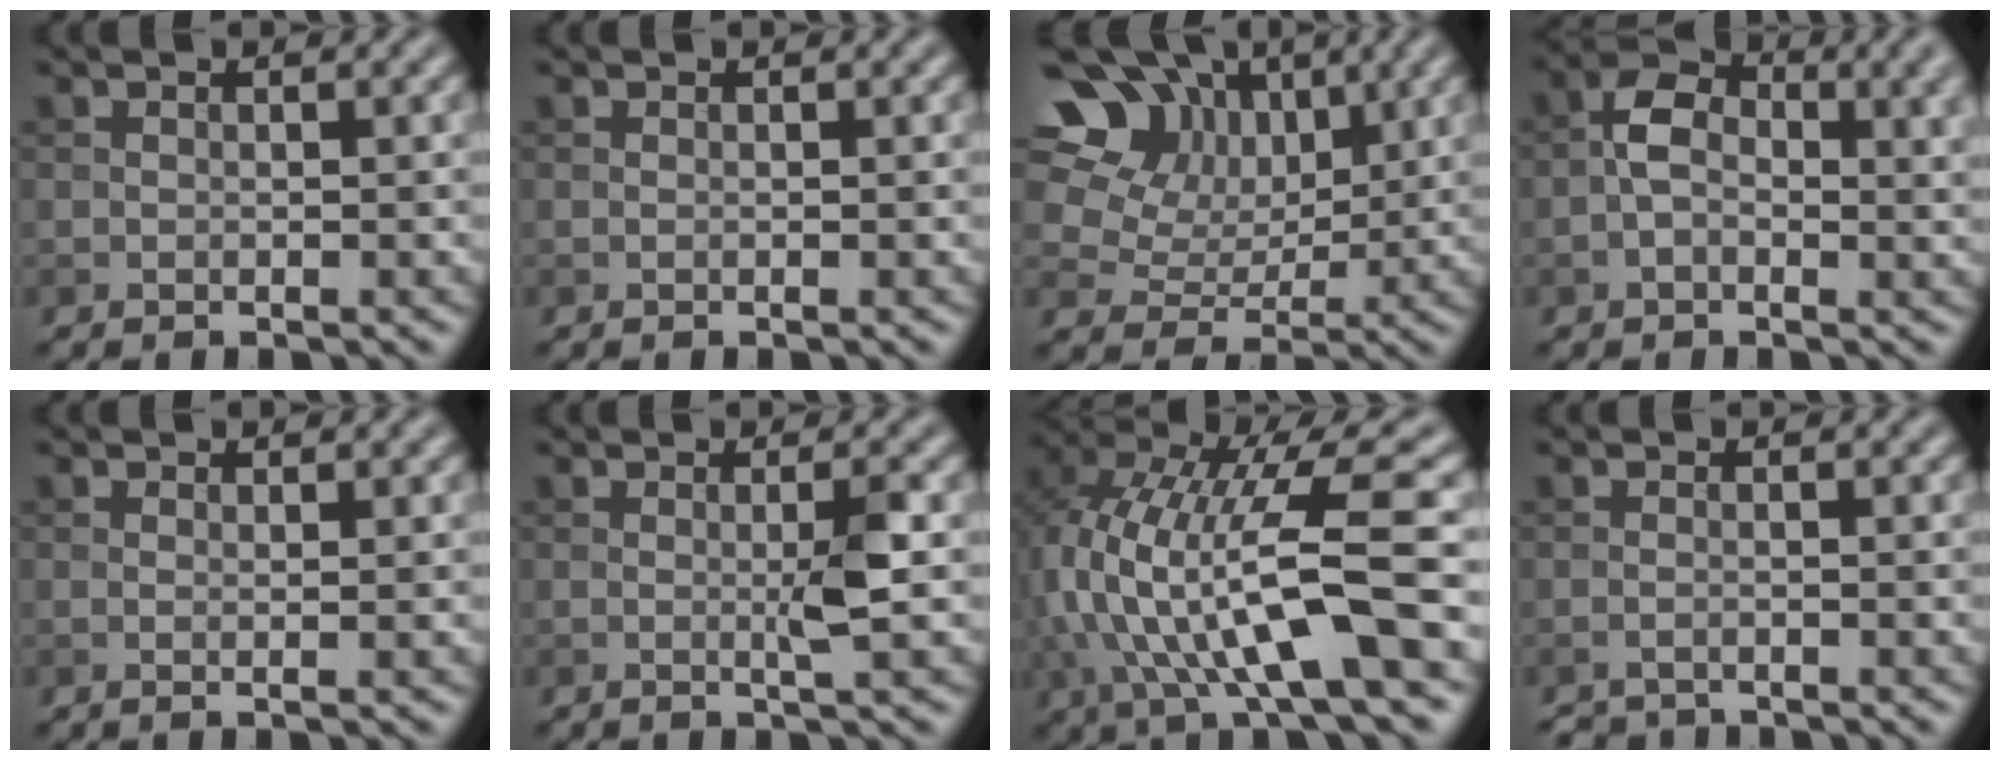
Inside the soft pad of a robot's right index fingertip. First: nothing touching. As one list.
[{"total": 0.0}, {"total": 15.2, "force": [8.1, 10.5, 7.5], "torque": [-0.191, 0.039, 0.160]}, {"total": 6.2, "force": [0.0, 3.7, 5.0], "torque": [-0.086, 0.003, -0.013]}, {"total": 0.8, "force": [0.1, 0.1, 0.8], "torque": [-0.012, -0.001, 0.000]}, {"total": 2.3, "force": [0.0, 0.1, 2.3], "torque": [-0.046, -0.003, -0.002]}, {"total": 11.7, "force": [-1.0, 3.9, 11.0], "torque": [-0.218, 0.007, -0.021]}, {"total": 1.7, "force": [-1.6, 0.3, 0.5], "torque": [-0.002, -0.011, -0.035]}]